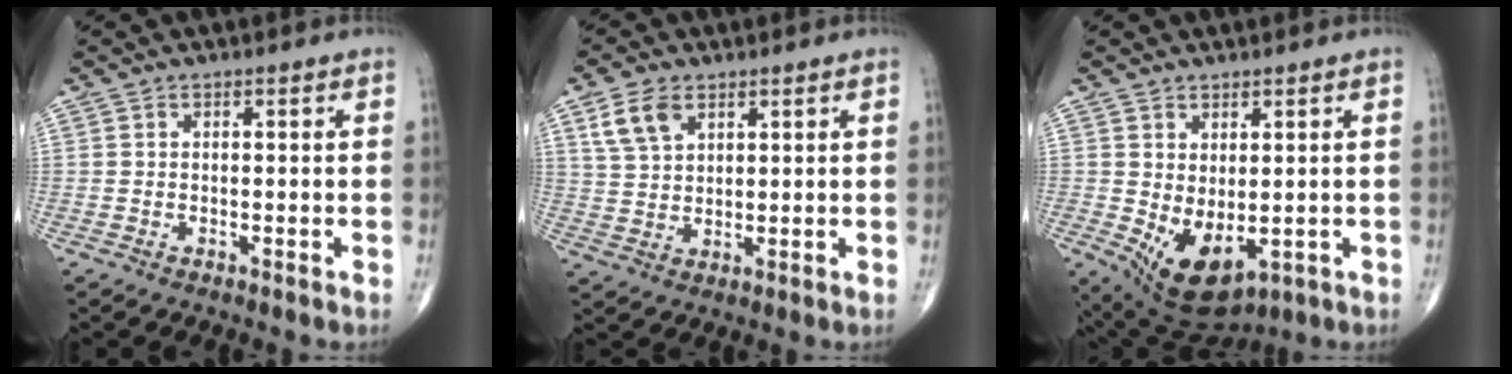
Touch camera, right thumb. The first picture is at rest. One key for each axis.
{"total": 6.5, "fx": 3.4, "fy": 3.9, "fz": 4.0, "tx": -0.070, "ty": -0.008, "tz": 0.071}
{"total": 9.3, "fx": -1.2, "fy": 5.1, "fz": 7.7, "tx": -0.120, "ty": -0.008, "tz": 0.008}